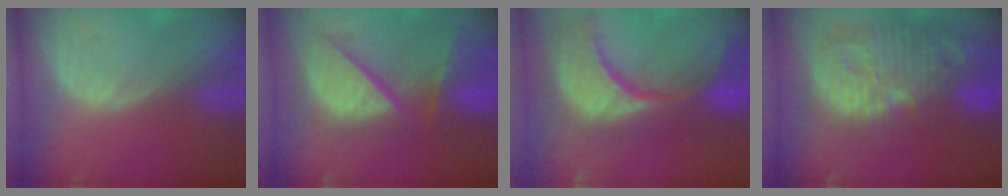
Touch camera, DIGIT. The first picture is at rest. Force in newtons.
{"total": 12.3, "press": 10.1, "slide": 7.0}
{"total": 15.3, "press": 12.2, "slide": 9.3}
{"total": 14.3, "press": 12.4, "slide": 7.2}